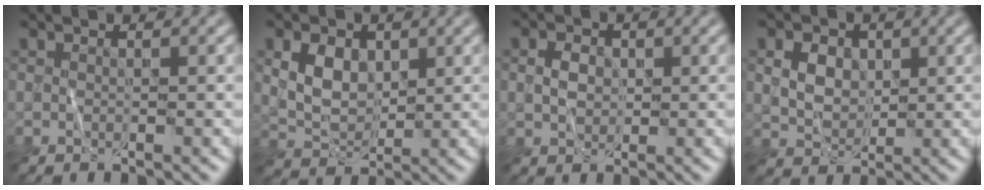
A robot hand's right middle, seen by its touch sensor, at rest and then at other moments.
{"total": 3.8, "force": [1.3, 2.8, 2.3], "torque": [-0.046, -0.001, 0.023]}
{"total": 1.9, "force": [0.4, 1.6, 1.1], "torque": [-0.019, 0.004, 0.003]}
{"total": 3.1, "force": [1.0, 2.4, 1.7], "torque": [-0.031, -0.001, 0.014]}